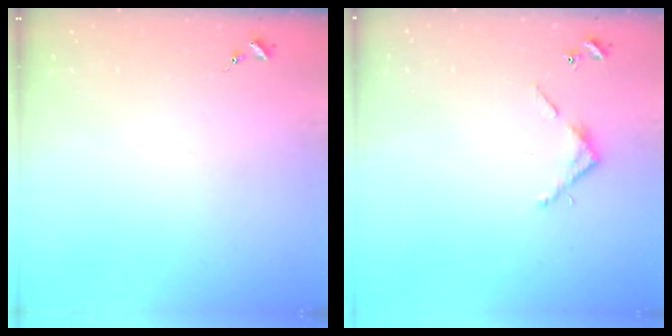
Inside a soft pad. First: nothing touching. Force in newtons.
{"total": 3.5, "press": 3.5, "slide": 0.2}